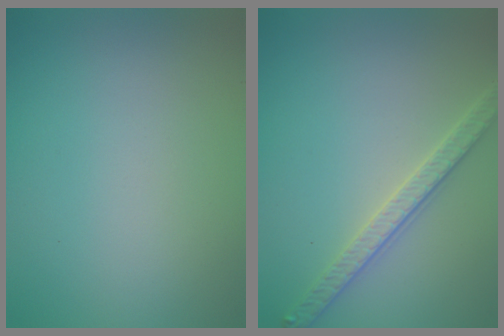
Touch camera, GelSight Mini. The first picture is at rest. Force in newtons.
{"total": 2.8, "press": 2.8, "slide": 0.7}